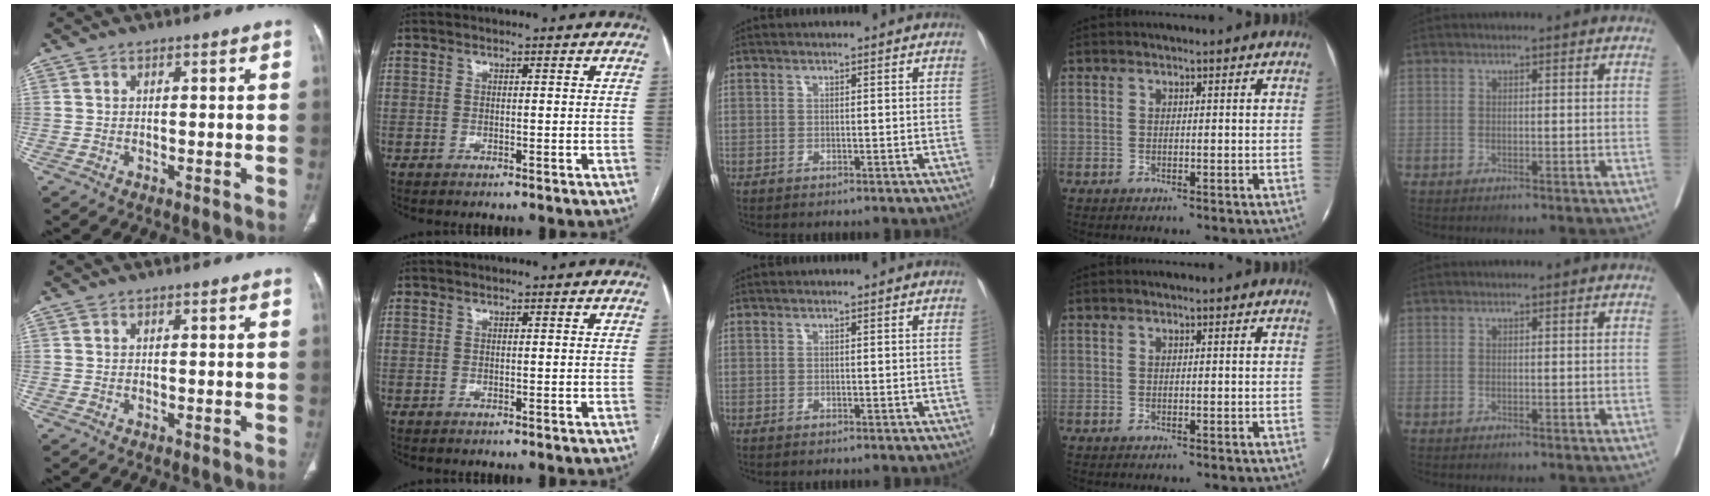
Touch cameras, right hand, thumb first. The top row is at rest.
{}